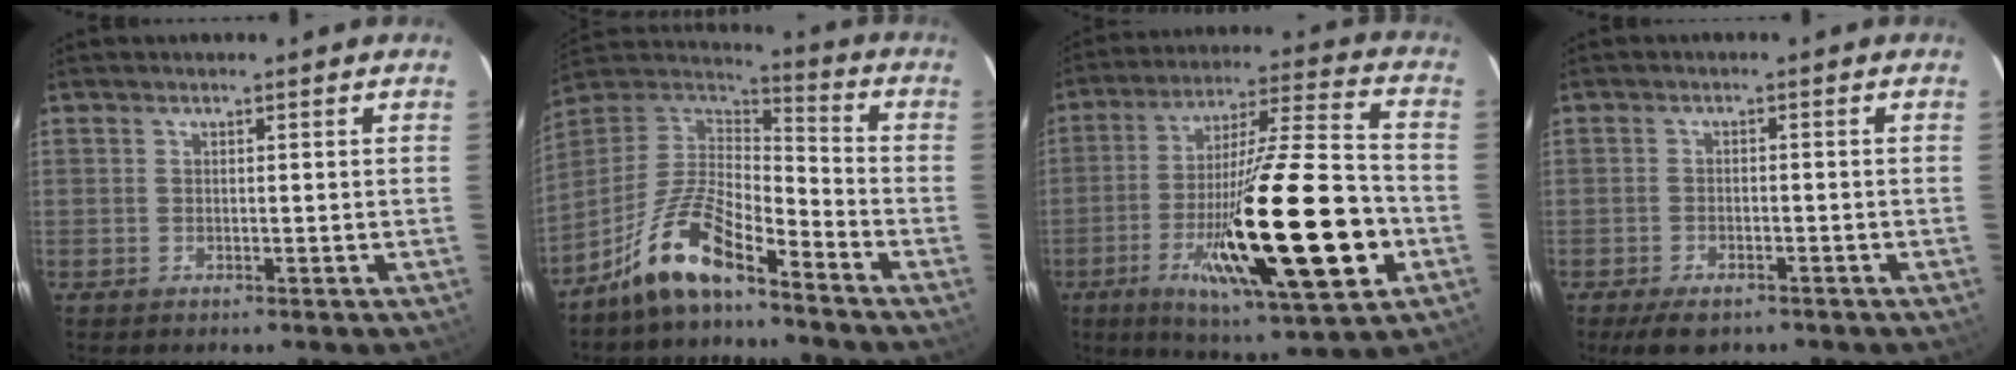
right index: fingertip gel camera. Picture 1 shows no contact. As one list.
[{"total": 12.9, "force": [-9.0, 3.6, 8.5], "torque": [-0.184, 0.020, -0.173]}, {"total": 25.9, "force": [-7.3, 2.9, 24.7], "torque": [-0.414, -0.025, -0.113]}, {"total": 6.0, "force": [-4.2, 2.8, 3.1], "torque": [-0.056, -0.006, -0.067]}]